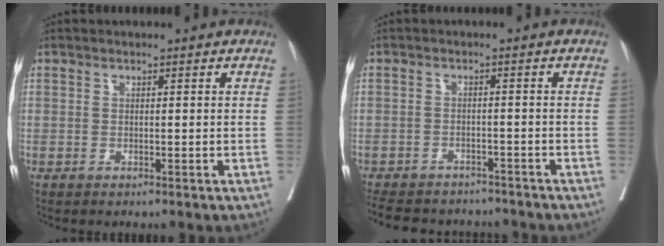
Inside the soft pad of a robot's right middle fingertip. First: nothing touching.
{"total": 13.4, "force": [-11.9, 4.9, 3.9], "torque": [-0.087, 0.005, -0.153]}